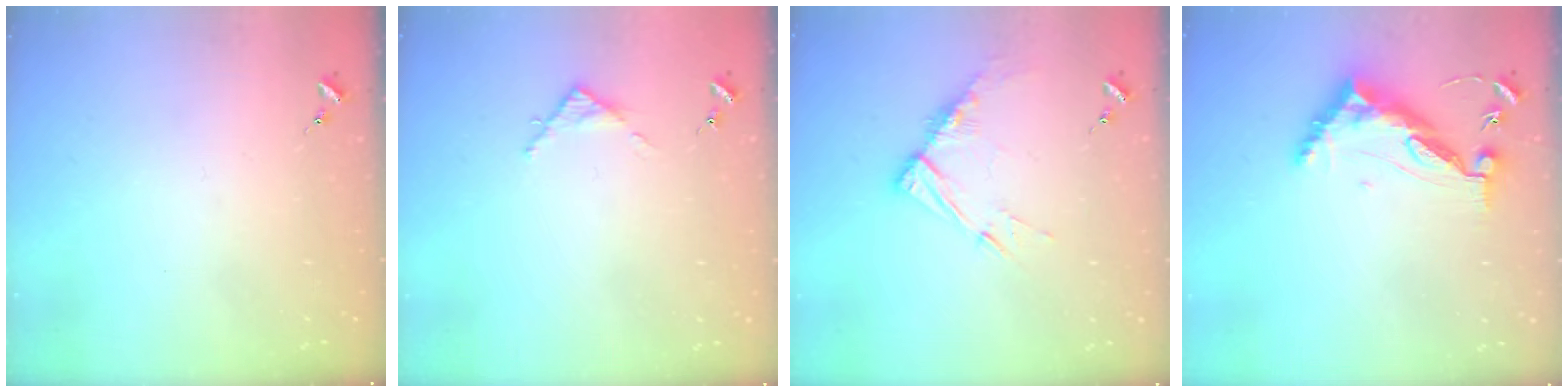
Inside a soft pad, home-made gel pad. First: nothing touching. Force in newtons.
{"total": 3.3, "press": 3.2, "slide": 0.3}
{"total": 10.5, "press": 10.4, "slide": 1.0}
{"total": 10.3, "press": 10.2, "slide": 1.0}